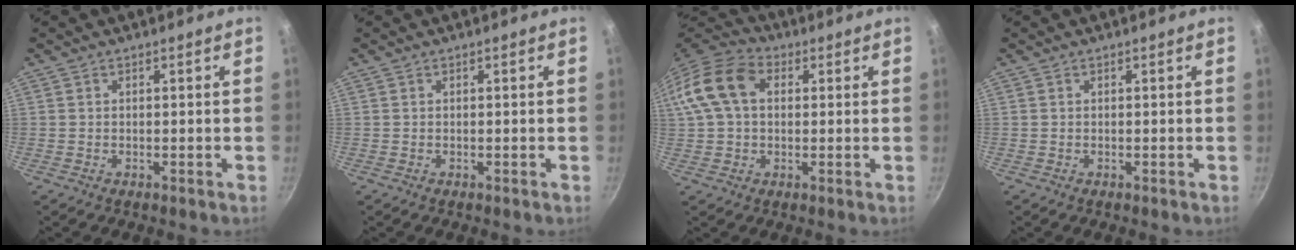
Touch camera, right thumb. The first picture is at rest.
{"total": 0.0}
{"total": 14.0, "force": [2.9, 9.7, 9.7], "torque": [-0.177, 0.031, 0.037]}
{"total": 0.0}